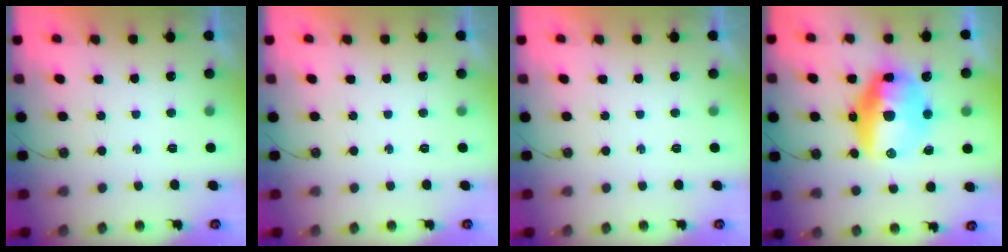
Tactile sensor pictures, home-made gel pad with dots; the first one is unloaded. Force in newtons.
{"total": 0.0}
{"total": 0.0}
{"total": 16.1, "press": 16.1, "slide": 1.5}